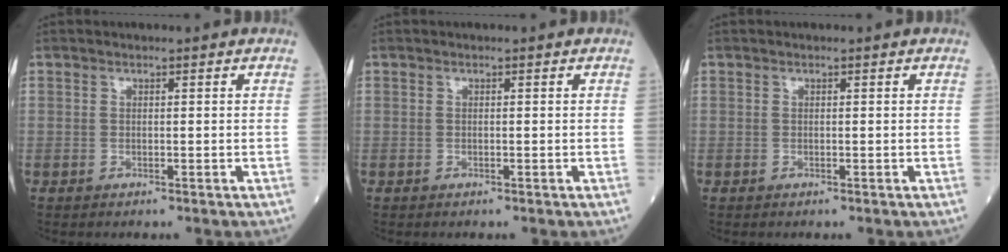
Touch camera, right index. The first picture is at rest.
{"total": 0.0}
{"total": 0.0}